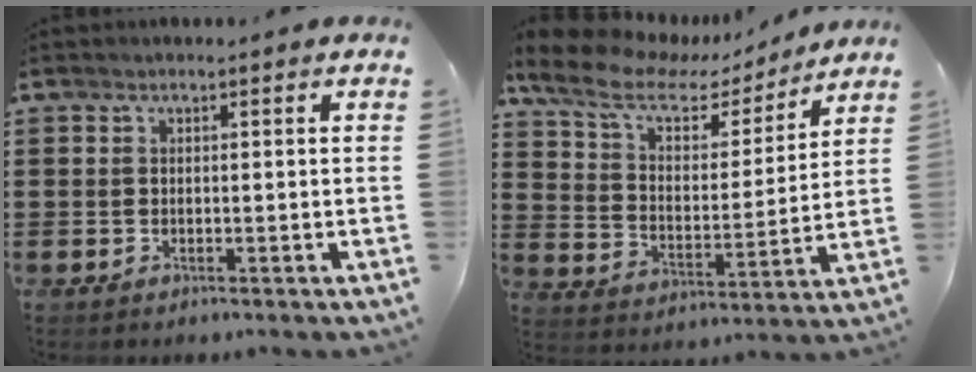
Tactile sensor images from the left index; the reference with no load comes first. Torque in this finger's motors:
{"motor_torque": [2.14, 0.00, 0.66, 0.21]}